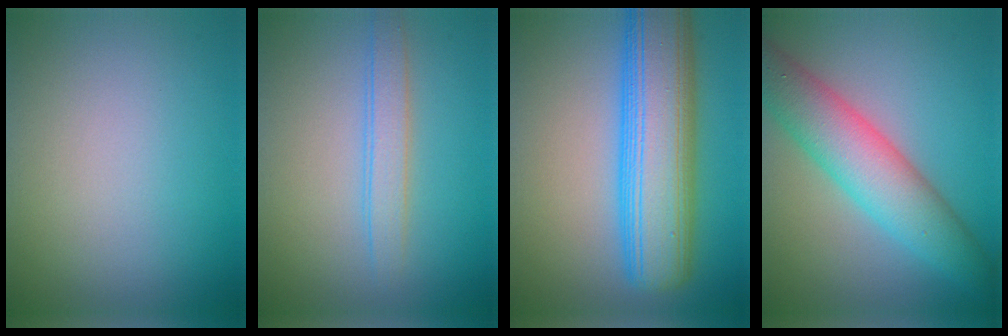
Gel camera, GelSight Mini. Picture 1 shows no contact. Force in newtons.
{"total": 2.2, "press": 2.2, "slide": 0.1}
{"total": 10.1, "press": 10.0, "slide": 0.4}
{"total": 6.8, "press": 6.8, "slide": 0.2}